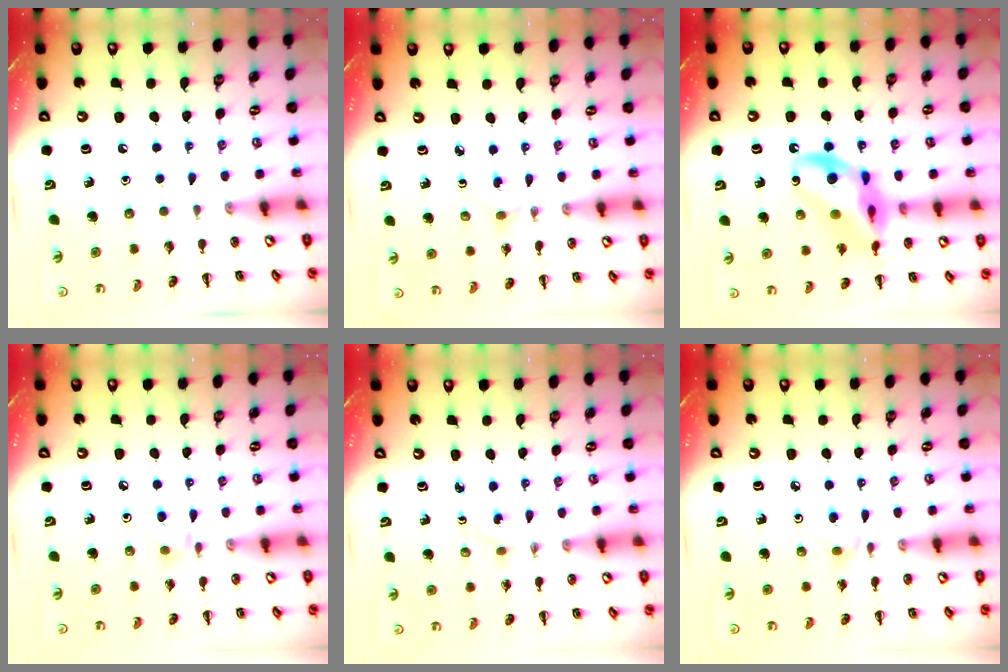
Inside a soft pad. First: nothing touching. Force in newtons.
{"total": 1.7, "press": 1.5, "slide": 0.8}
{"total": 15.2, "press": 14.8, "slide": 3.4}
{"total": 4.6, "press": 4.3, "slide": 1.6}
{"total": 2.2, "press": 2.1, "slide": 0.8}
{"total": 5.0, "press": 4.8, "slide": 1.5}